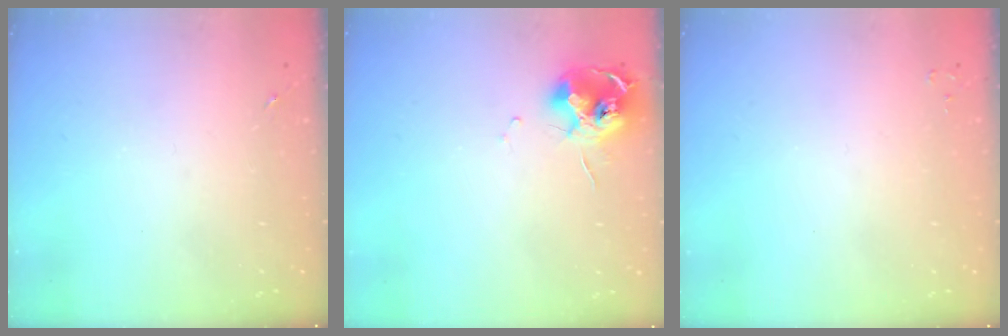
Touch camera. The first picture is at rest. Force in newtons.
{"total": 12.1, "press": 12.0, "slide": 1.2}
{"total": 2.0, "press": 2.0, "slide": 0.3}